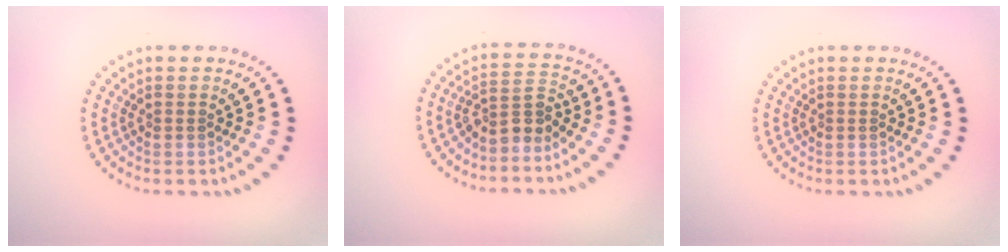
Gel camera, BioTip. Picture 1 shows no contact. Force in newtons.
{"total": 2.7, "press": 2.2, "slide": 1.6}
{"total": 0.0}